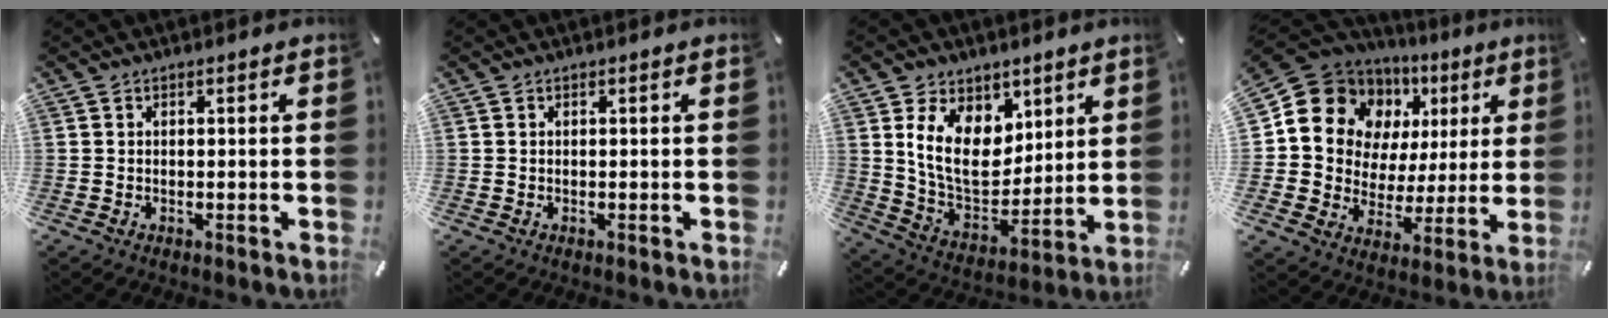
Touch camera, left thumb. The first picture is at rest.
{"total": 0.0}
{"total": 13.7, "force": [5.5, 10.1, 7.5], "torque": [-0.148, -0.033, 0.104]}
{"total": 14.2, "force": [6.1, 12.0, 4.5], "torque": [-0.081, -0.042, 0.118]}